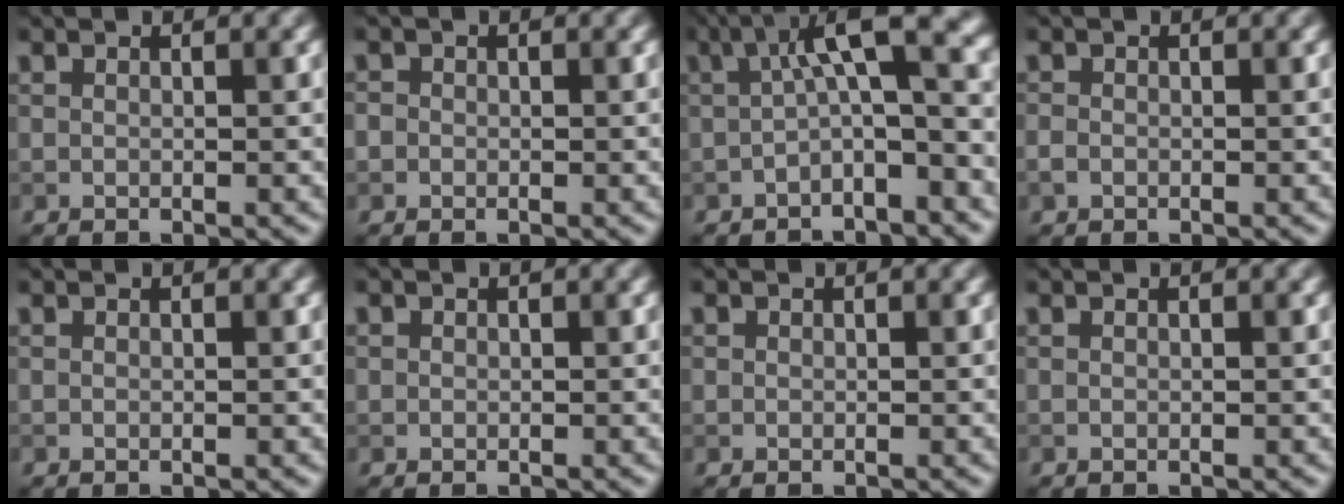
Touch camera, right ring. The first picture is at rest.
{"total": 1.6, "force": [0.1, 1.5, 0.5], "torque": [0.005, 0.008, -0.012]}
{"total": 7.2, "force": [0.8, 2.2, 6.8], "torque": [-0.104, 0.022, -0.002]}
{"total": 0.9, "force": [-0.5, 0.7, 0.3], "torque": [-0.007, -0.004, -0.014]}
{"total": 0.0}
{"total": 1.1, "force": [0.3, 1.1, 0.2], "torque": [0.000, 0.001, 0.006]}
{"total": 0.8, "force": [0.1, 0.8, 0.0], "torque": [0.005, -0.005, 0.001]}
{"total": 0.0}